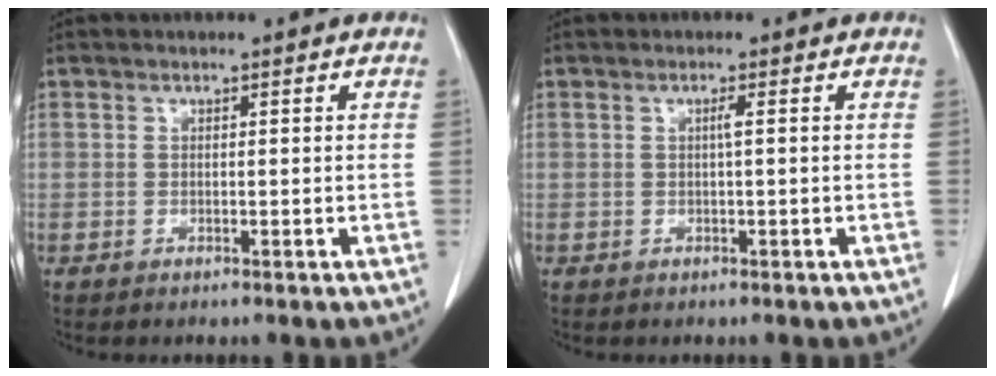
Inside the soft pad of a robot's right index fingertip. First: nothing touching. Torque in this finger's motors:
{"motor_torque": [0.13, -0.10, 0.08, 0.02]}